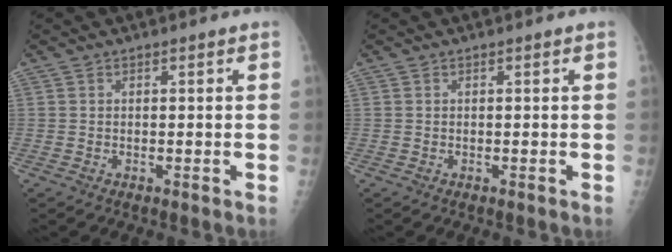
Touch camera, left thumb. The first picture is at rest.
{"total": 0.0}